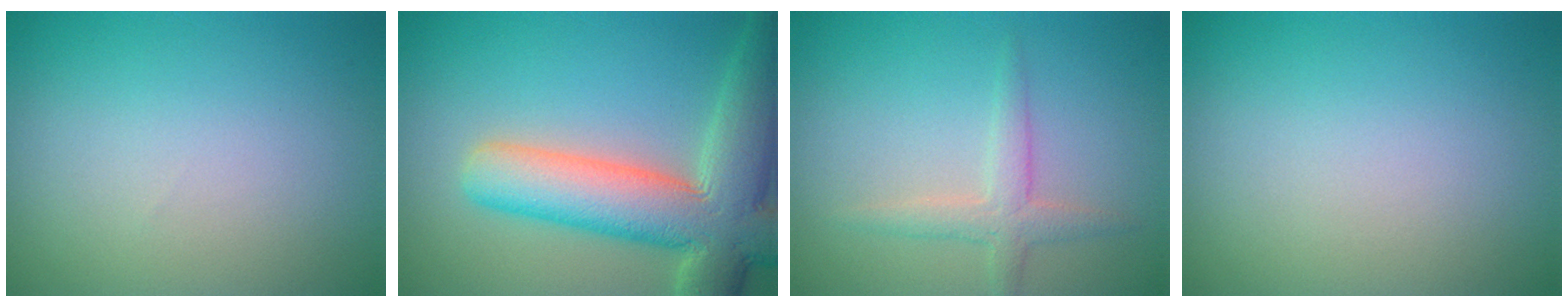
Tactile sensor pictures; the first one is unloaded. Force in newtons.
{"total": 10.6, "press": 10.5, "slide": 0.7}
{"total": 2.1, "press": 2.1, "slide": 0.1}
{"total": 0.0}